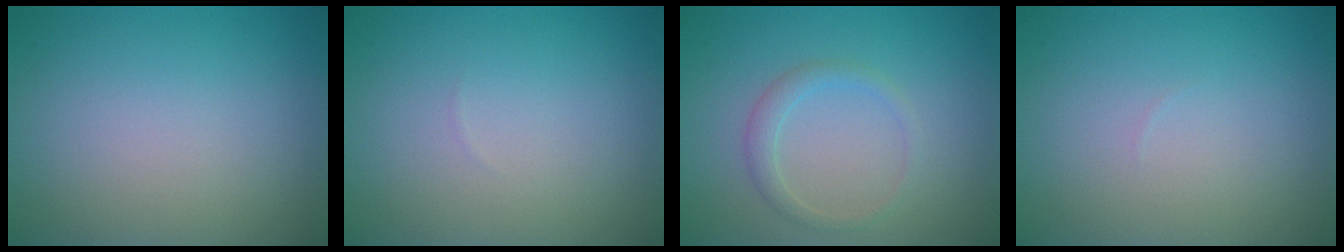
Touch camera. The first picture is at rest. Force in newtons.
{"total": 0.0}
{"total": 1.6, "press": 1.6, "slide": 0.0}
{"total": 0.0}